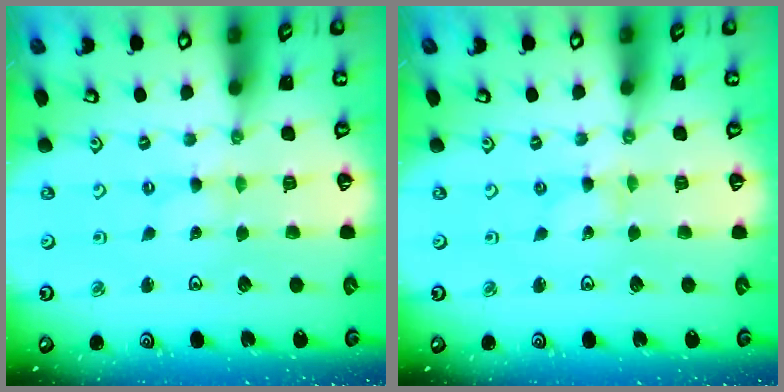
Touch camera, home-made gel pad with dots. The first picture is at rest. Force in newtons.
{"total": 0.0}